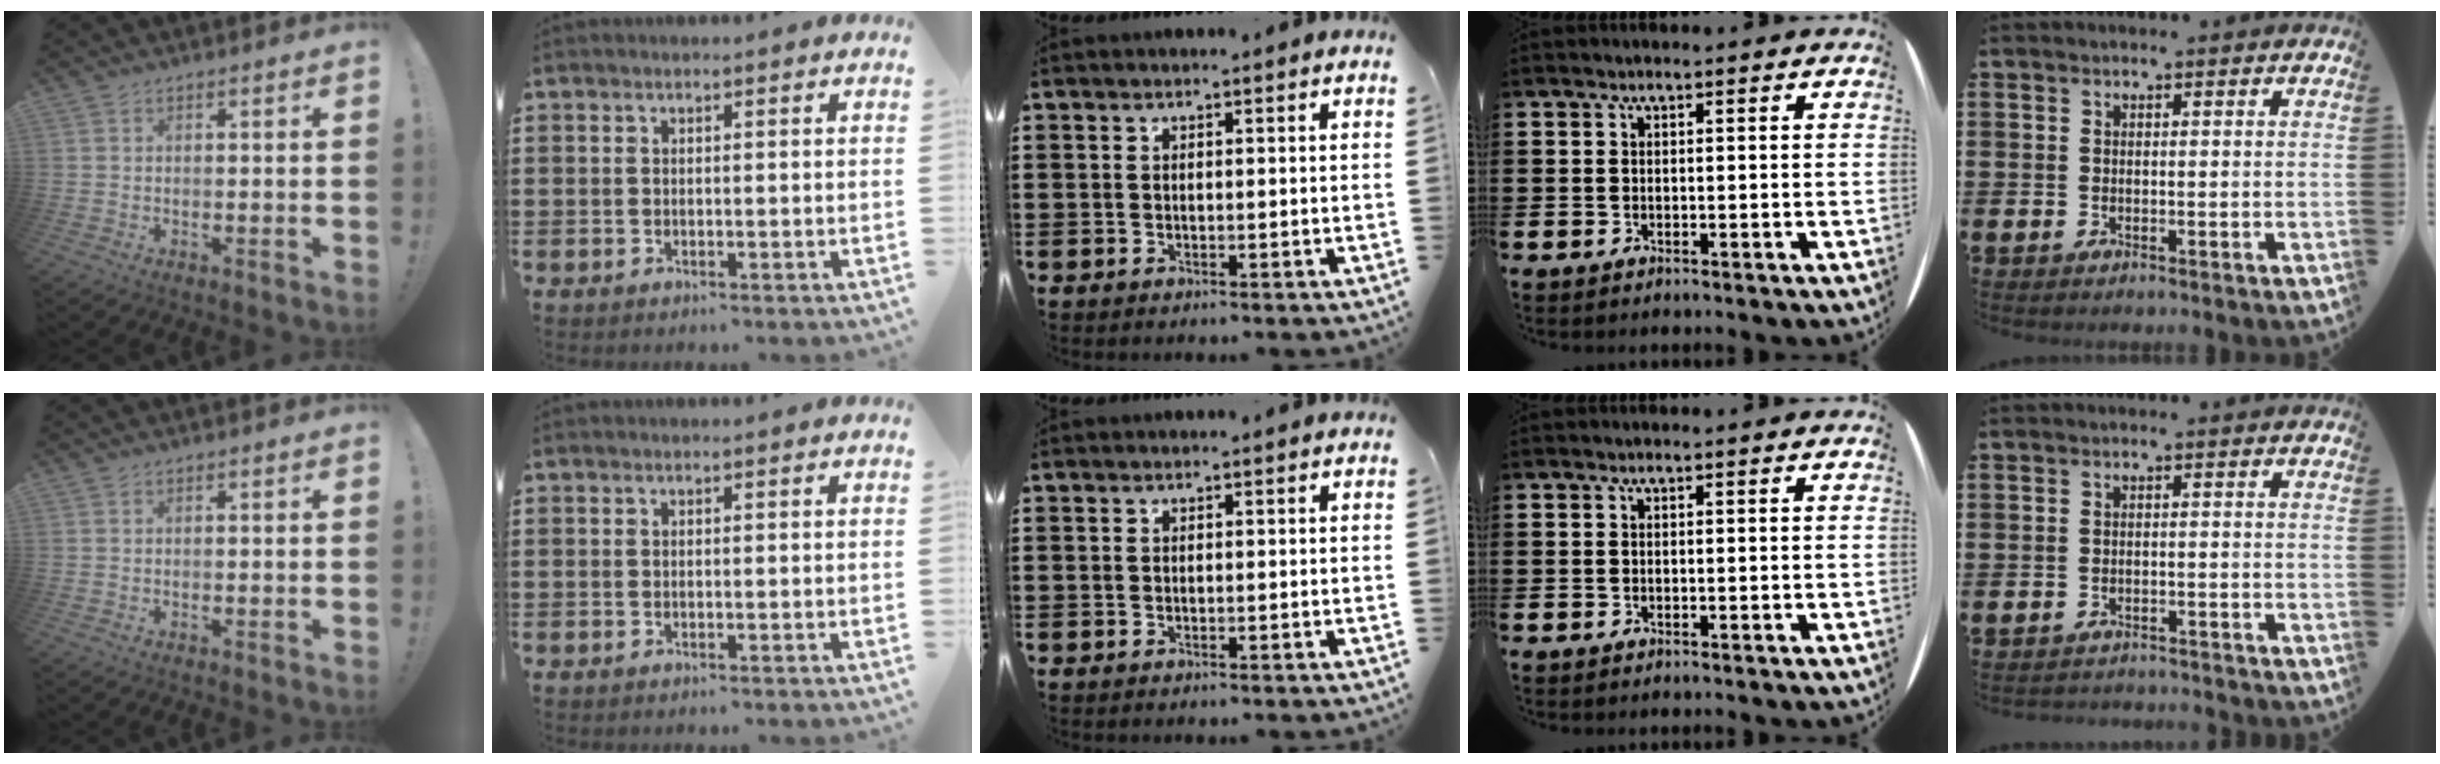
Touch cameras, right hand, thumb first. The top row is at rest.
{"little": {"total": 1.3, "force": [-1.3, 0.0, -0.1], "torque": [-0.004, 0.003, -0.027]}}